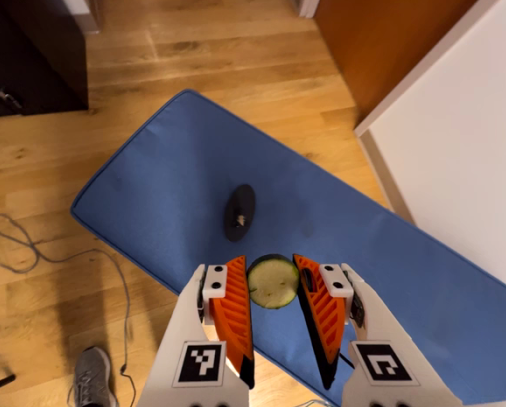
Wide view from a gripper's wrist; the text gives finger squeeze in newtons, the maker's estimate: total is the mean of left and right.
{"total": 8.2, "left": 8.5, "right": 7.9}